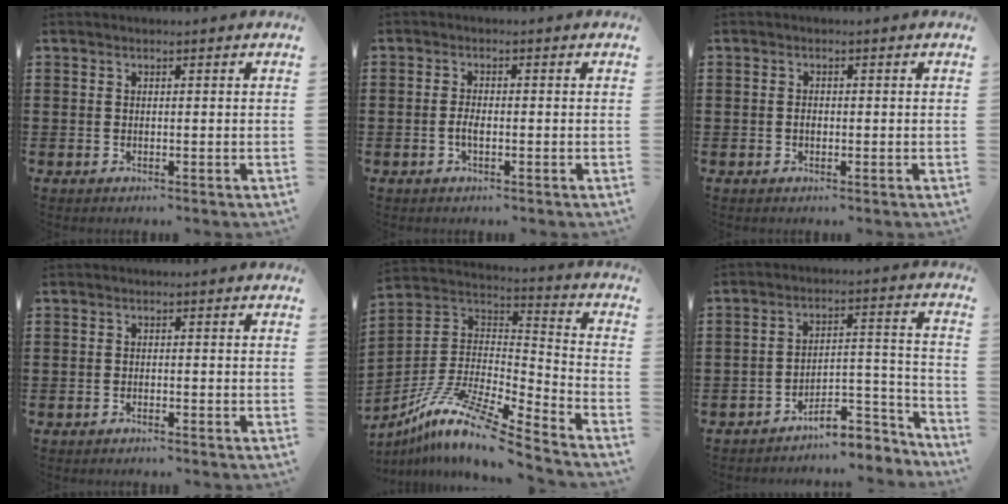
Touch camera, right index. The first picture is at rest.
{"total": 1.9, "force": [-0.6, 0.7, 1.7], "torque": [-0.039, -0.001, -0.013]}
{"total": 0.9, "force": [-0.2, 0.5, 0.7], "torque": [-0.016, -0.002, -0.004]}
{"total": 0.9, "force": [-0.9, 0.1, 0.1], "torque": [-0.005, 0.000, -0.018]}
{"total": 12.0, "force": [-9.2, 1.2, 7.6], "torque": [-0.158, 0.005, -0.185]}
{"total": 7.7, "force": [-6.7, 2.3, 3.0], "torque": [-0.041, 0.018, -0.125]}